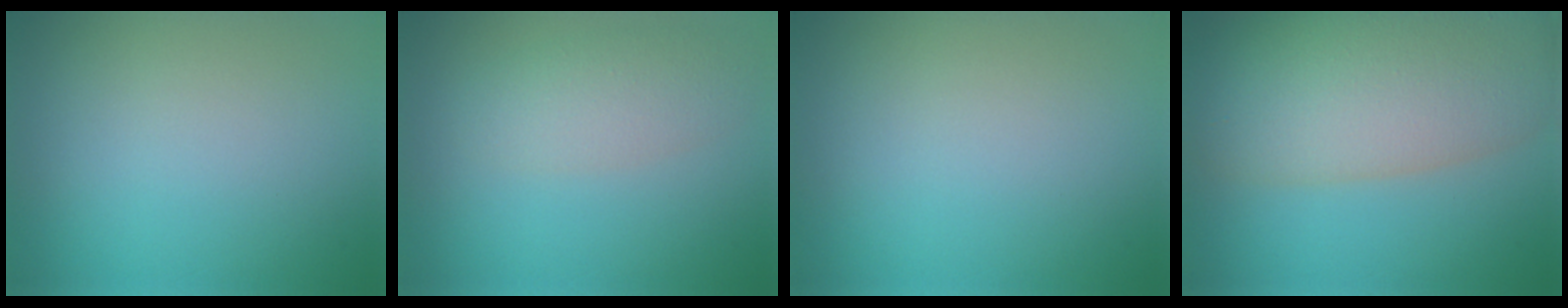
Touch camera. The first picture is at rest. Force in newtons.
{"total": 3.2, "press": 3.2, "slide": 0.0}
{"total": 0.0}
{"total": 11.8, "press": 11.8, "slide": 0.7}